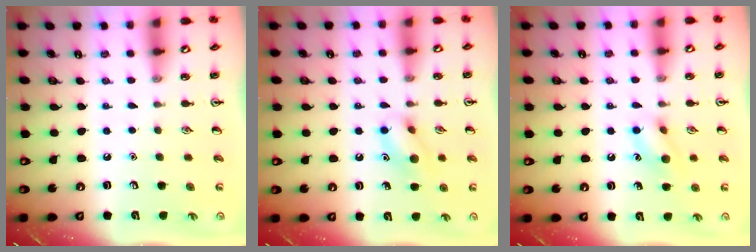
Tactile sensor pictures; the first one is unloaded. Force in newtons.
{"total": 10.5, "press": 10.5, "slide": 0.7}
{"total": 9.5, "press": 9.5, "slide": 0.8}